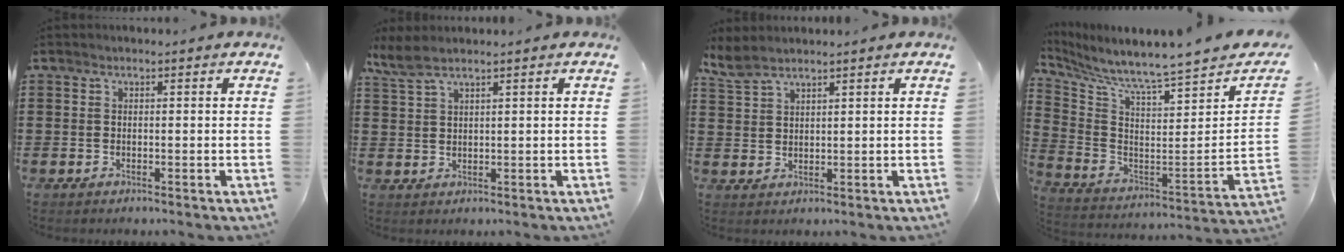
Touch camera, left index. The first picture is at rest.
{"total": 3.3, "force": [2.4, 0.5, 2.2], "torque": [-0.048, 0.002, 0.045]}
{"total": 3.1, "force": [2.7, 0.7, 1.3], "torque": [-0.035, -0.003, 0.052]}
{"total": 4.7, "force": [4.3, -1.2, 1.4], "torque": [-0.058, -0.068, 0.062]}